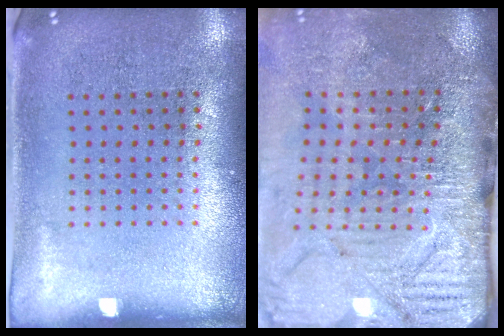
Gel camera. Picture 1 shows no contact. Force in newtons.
{"total": 4.7, "press": 4.0, "slide": 2.5}